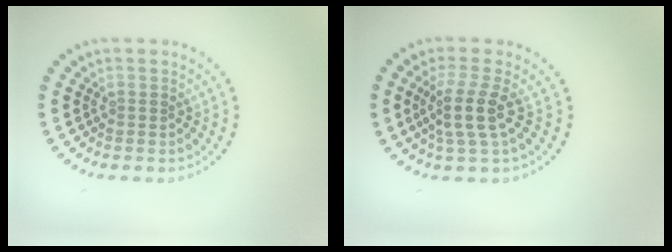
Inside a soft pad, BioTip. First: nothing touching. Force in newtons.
{"total": 3.4, "press": 2.6, "slide": 2.1}